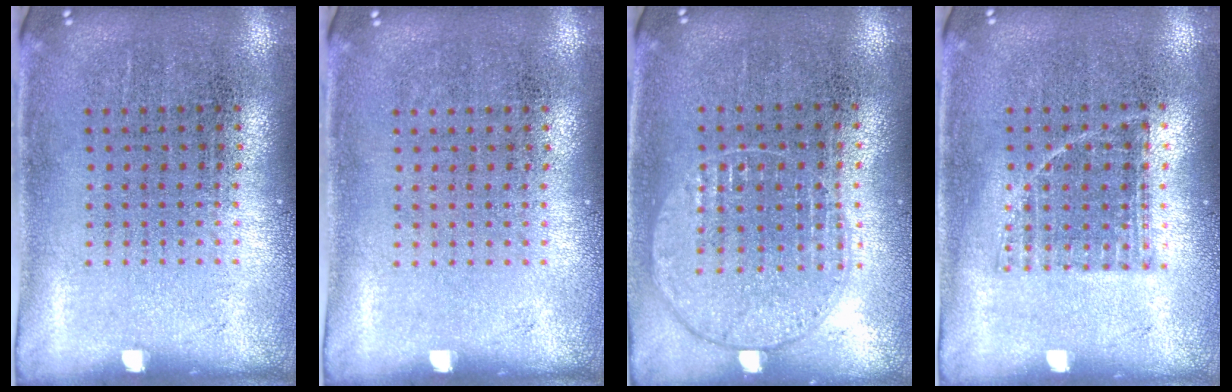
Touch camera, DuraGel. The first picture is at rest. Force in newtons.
{"total": 0.0}
{"total": 1.0, "press": 0.9, "slide": 0.3}
{"total": 0.8, "press": 0.7, "slide": 0.5}